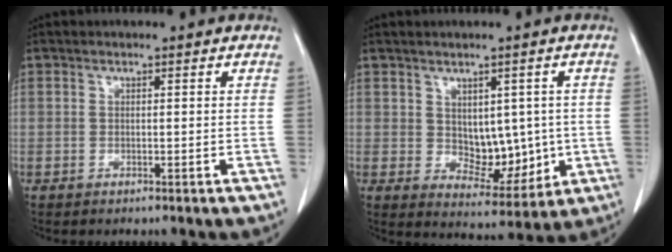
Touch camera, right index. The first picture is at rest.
{"total": 7.9, "force": [0.2, 4.8, 6.3], "torque": [-0.077, 0.000, 0.024]}